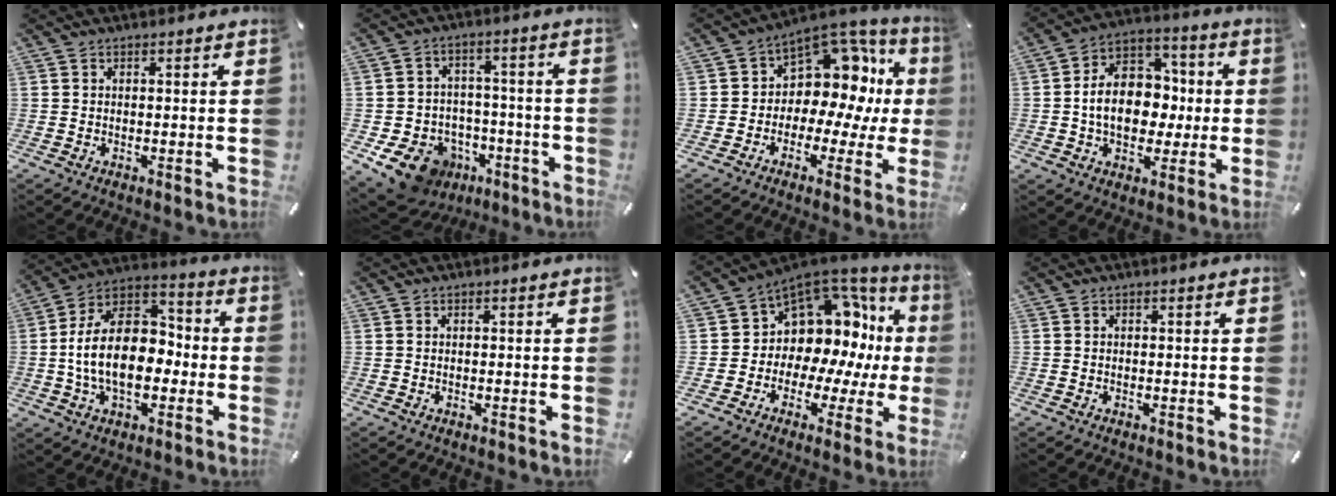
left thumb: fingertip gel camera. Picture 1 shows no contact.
{"total": 12.9, "force": [-7.2, 9.5, 4.8], "torque": [-0.085, 0.053, -0.116]}
{"total": 11.8, "force": [4.4, 9.0, 6.2], "torque": [-0.086, -0.053, 0.080]}
{"total": 14.0, "force": [-1.3, 10.9, 8.6], "torque": [-0.154, 0.016, -0.019]}
{"total": 17.4, "force": [-2.6, 11.5, 12.8], "torque": [-0.242, 0.021, -0.053]}
{"total": 0.0}
{"total": 10.2, "force": [3.8, 8.7, 3.7], "torque": [-0.060, -0.064, 0.079]}
{"total": 0.0}